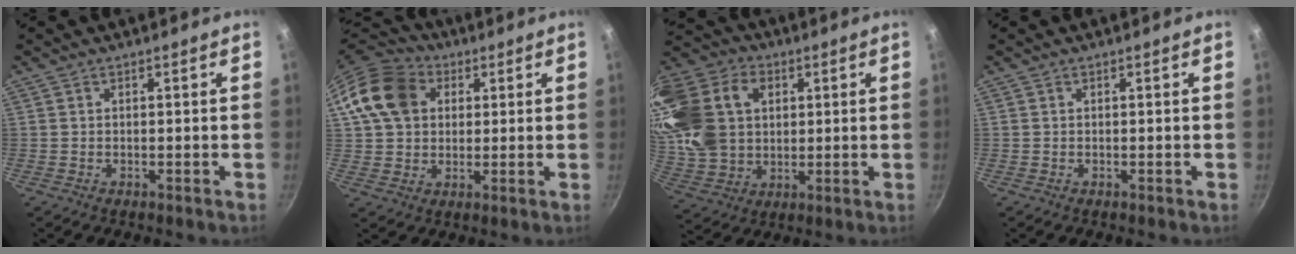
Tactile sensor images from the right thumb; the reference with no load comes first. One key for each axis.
{"total": 14.4, "fx": 3.9, "fy": 11.3, "fz": 8.0, "tx": -0.134, "ty": 0.019, "tz": 0.058}
{"total": 23.9, "fx": 5.5, "fy": 17.9, "fz": 14.8, "tx": -0.302, "ty": 0.012, "tz": 0.108}
{"total": 0.0}